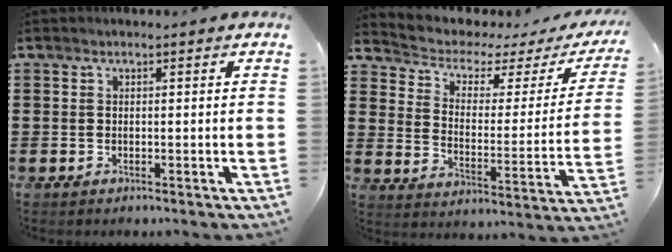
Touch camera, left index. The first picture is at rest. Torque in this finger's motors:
{"motor_torque": [1.51, 0.63, 0.21, -0.01]}